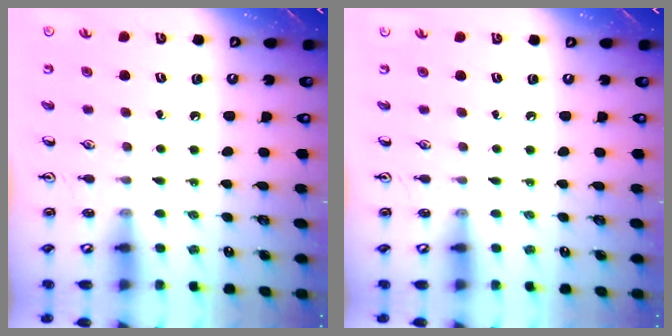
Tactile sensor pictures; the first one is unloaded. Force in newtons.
{"total": 0.0}